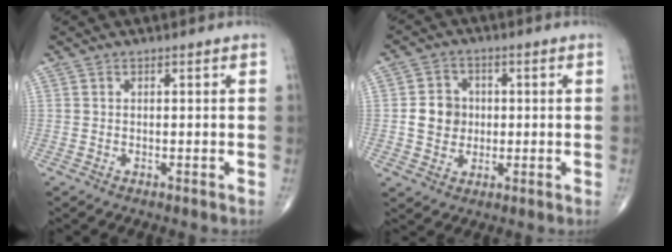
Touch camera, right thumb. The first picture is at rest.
{"total": 6.5, "force": [0.0, 5.8, 3.0], "torque": [-0.027, 0.004, -0.003]}